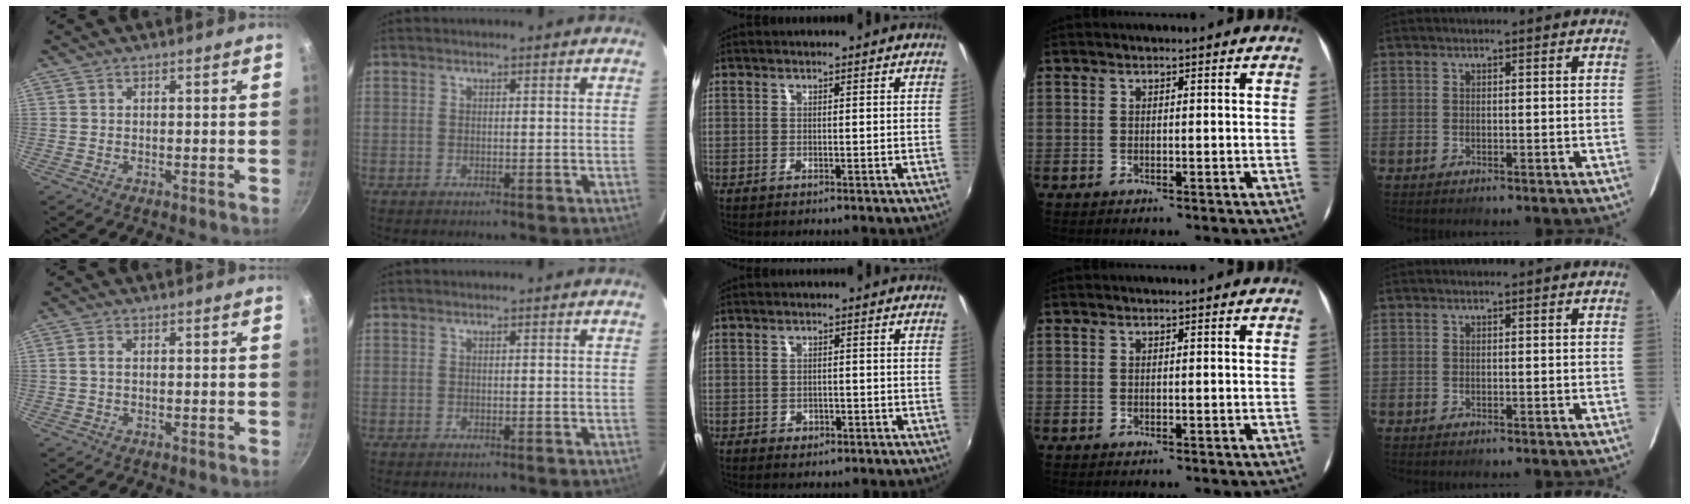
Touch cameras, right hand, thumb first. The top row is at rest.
{"thumb": {"total": 1.4, "force": [0.1, 0.8, 1.1], "torque": [-0.024, 0.003, -0.001]}, "middle": {"total": 2.8, "force": [-1.4, 2.1, 1.2], "torque": [-0.025, -0.004, -0.019]}}